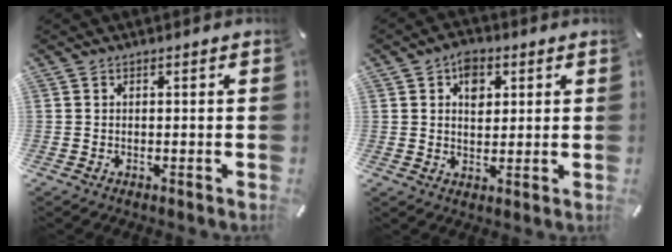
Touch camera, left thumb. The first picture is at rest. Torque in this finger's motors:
{"motor_torque": [0.30, -0.16, 0.15, 0.04, 0.04]}